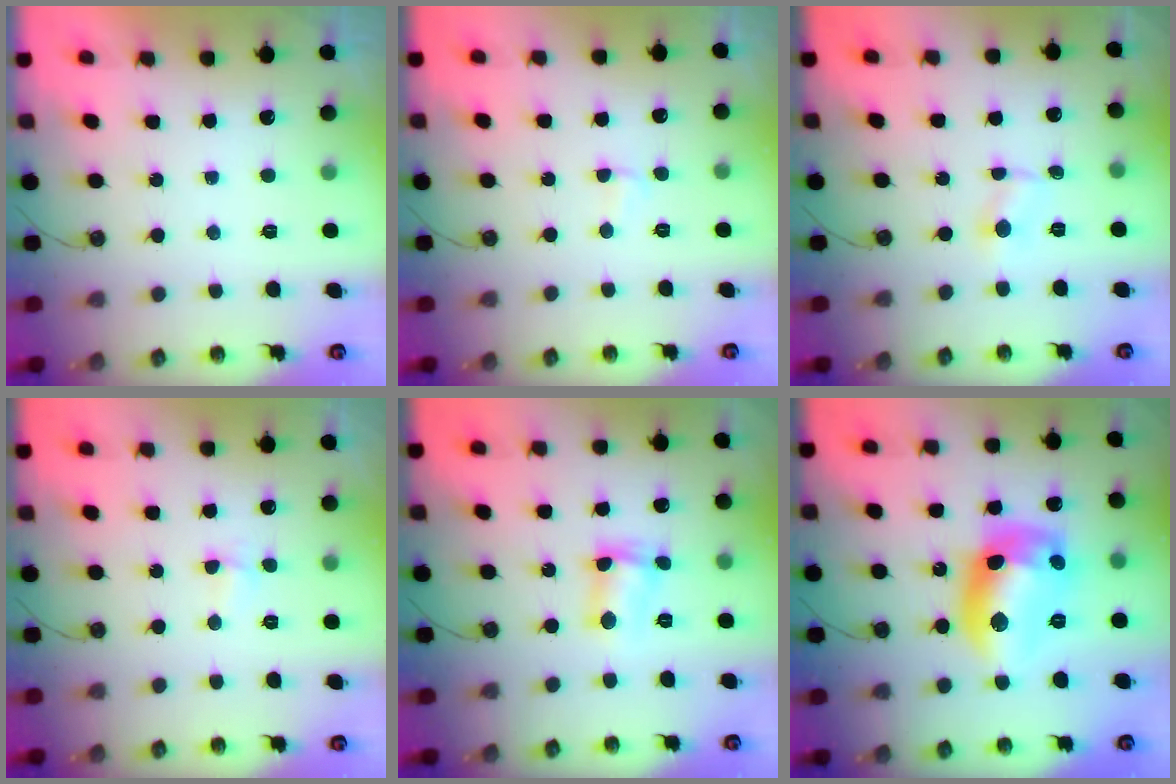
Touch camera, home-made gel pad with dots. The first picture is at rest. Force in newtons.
{"total": 3.7, "press": 1.9, "slide": 3.2}
{"total": 1.7, "press": 1.6, "slide": 0.2}
{"total": 2.7, "press": 2.0, "slide": 1.8}
{"total": 4.4, "press": 4.3, "slide": 1.0}
{"total": 17.5, "press": 17.5, "slide": 1.1}